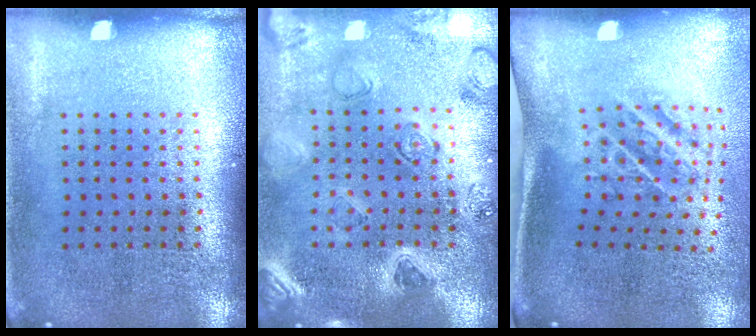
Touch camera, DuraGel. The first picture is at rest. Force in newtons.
{"total": 1.4, "press": 1.4, "slide": 0.2}
{"total": 2.1, "press": 1.3, "slide": 1.6}